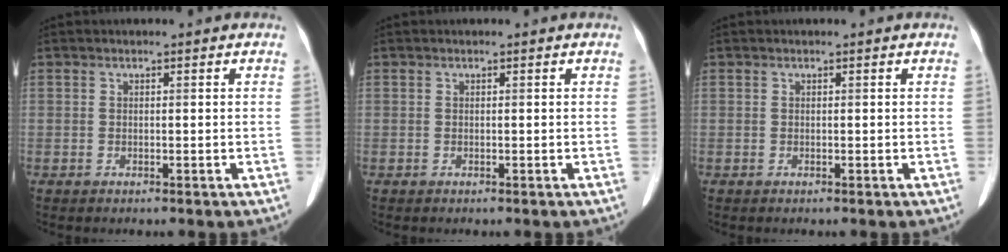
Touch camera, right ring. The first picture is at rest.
{"total": 0.0}
{"total": 0.0}